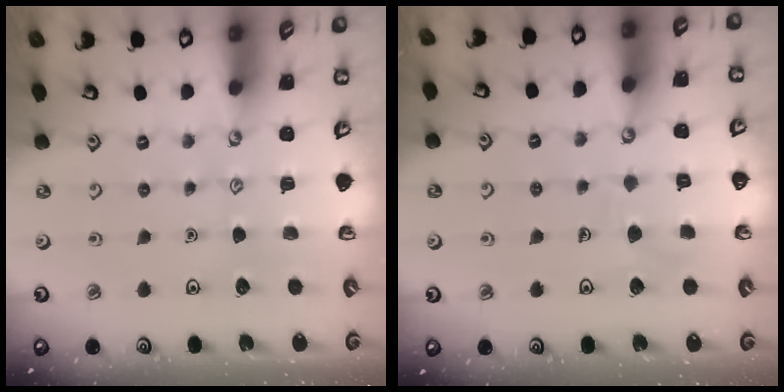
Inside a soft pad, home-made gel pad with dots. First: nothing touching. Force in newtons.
{"total": 5.6, "press": 5.6, "slide": 0.6}